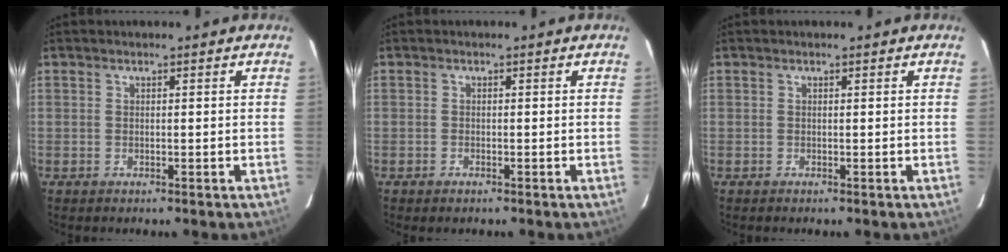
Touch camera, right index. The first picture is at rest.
{"total": 0.8, "force": [-0.6, 0.4, 0.4], "torque": [-0.010, 0.000, -0.005]}
{"total": 0.0}